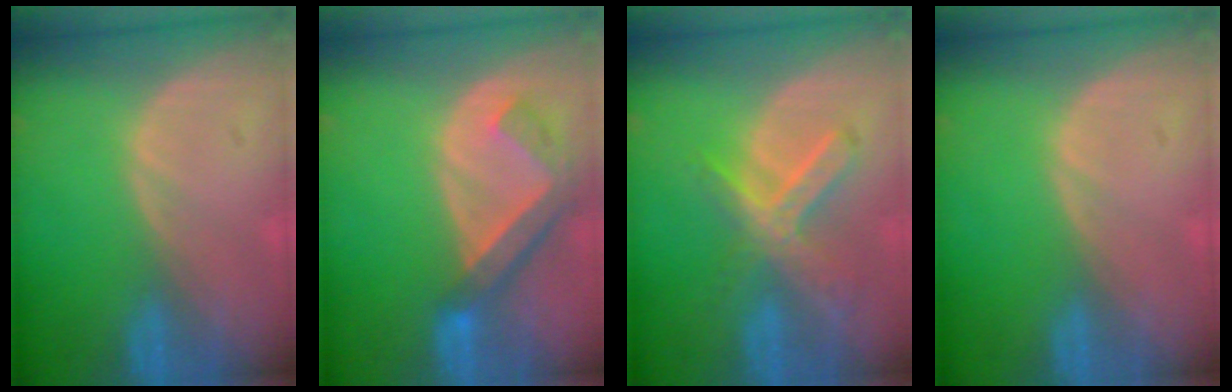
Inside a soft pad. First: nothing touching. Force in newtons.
{"total": 6.4, "press": 5.8, "slide": 2.7}
{"total": 7.4, "press": 6.4, "slide": 3.8}
{"total": 0.0}